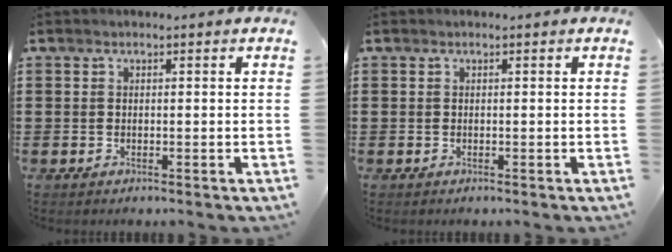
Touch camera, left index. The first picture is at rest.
{"total": 0.0}